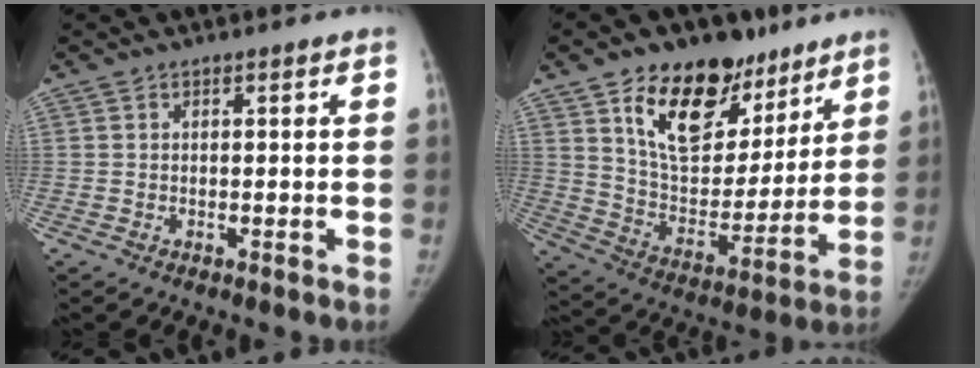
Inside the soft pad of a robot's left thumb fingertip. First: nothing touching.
{"total": 21.8, "force": [12.9, 12.8, 12.1], "torque": [-0.135, -0.056, 0.221]}